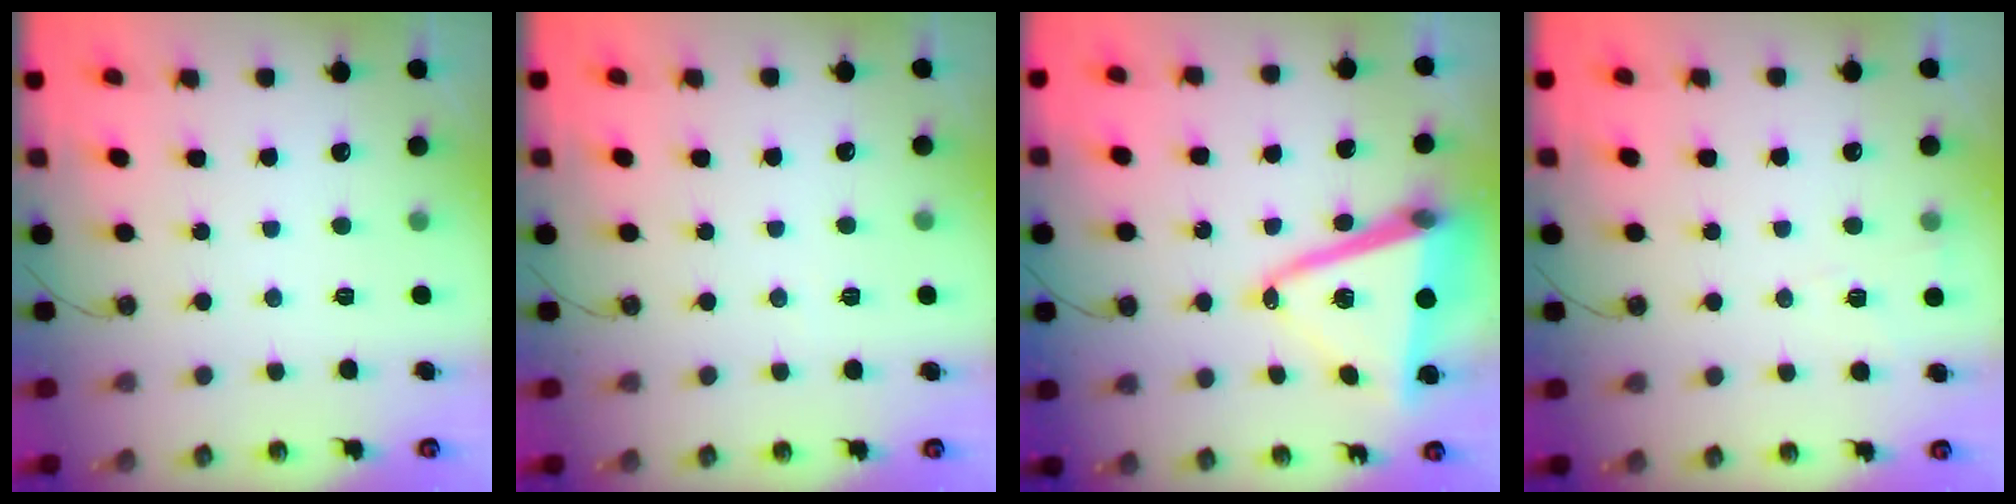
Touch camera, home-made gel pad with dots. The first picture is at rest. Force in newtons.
{"total": 4.7, "press": 1.7, "slide": 4.3}
{"total": 16.1, "press": 15.8, "slide": 3.2}
{"total": 4.3, "press": 4.2, "slide": 1.0}